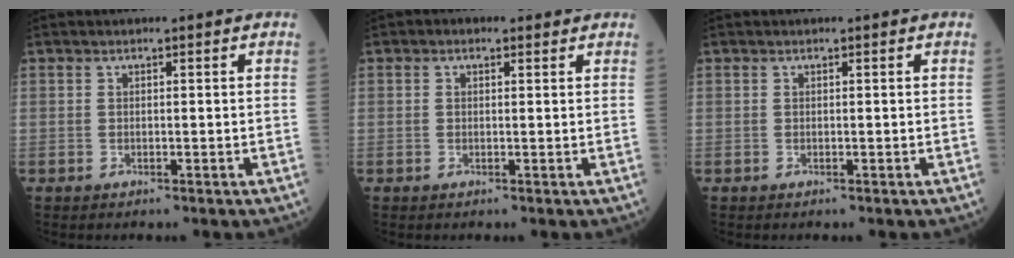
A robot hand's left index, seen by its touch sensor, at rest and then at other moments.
{"total": 1.3, "force": [0.7, 0.8, 0.8], "torque": [-0.020, 0.012, 0.007]}
{"total": 0.0}